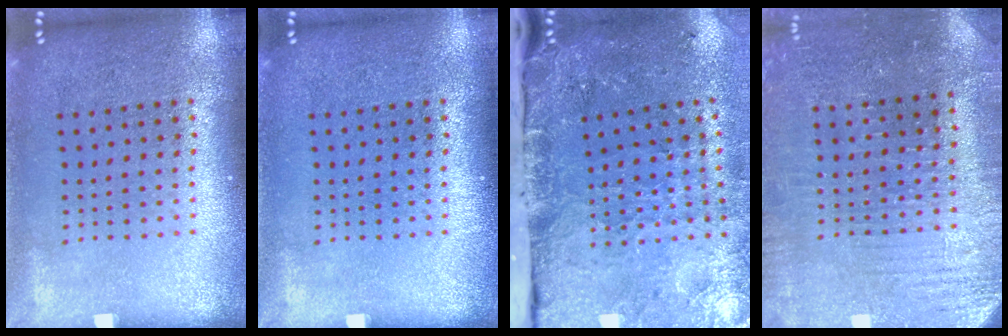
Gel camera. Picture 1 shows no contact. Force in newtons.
{"total": 0.0}
{"total": 4.9, "press": 3.7, "slide": 3.3}
{"total": 3.1, "press": 3.1, "slide": 0.3}